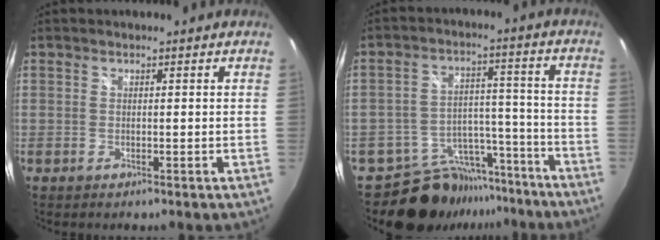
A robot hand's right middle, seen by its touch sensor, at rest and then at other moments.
{"total": 13.2, "force": [-11.5, 6.2, 1.2], "torque": [-0.027, 0.041, -0.167]}